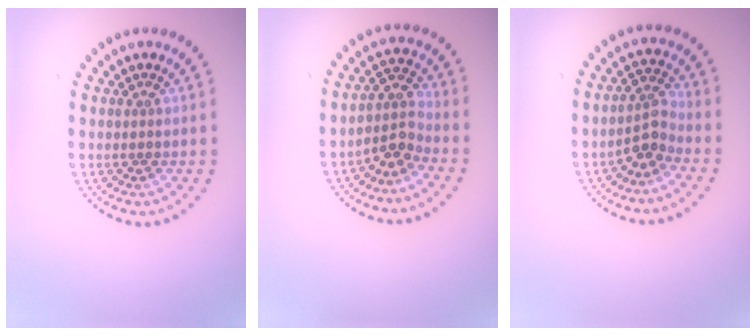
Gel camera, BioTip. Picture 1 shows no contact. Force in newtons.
{"total": 2.8, "press": 2.1, "slide": 1.8}
{"total": 2.6, "press": 2.0, "slide": 1.6}